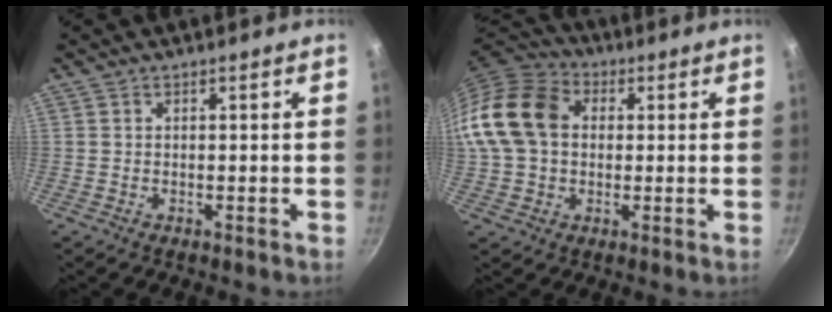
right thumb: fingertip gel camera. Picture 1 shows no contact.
{"total": 14.9, "force": [1.8, 11.4, 9.4], "torque": [-0.162, 0.030, 0.018]}